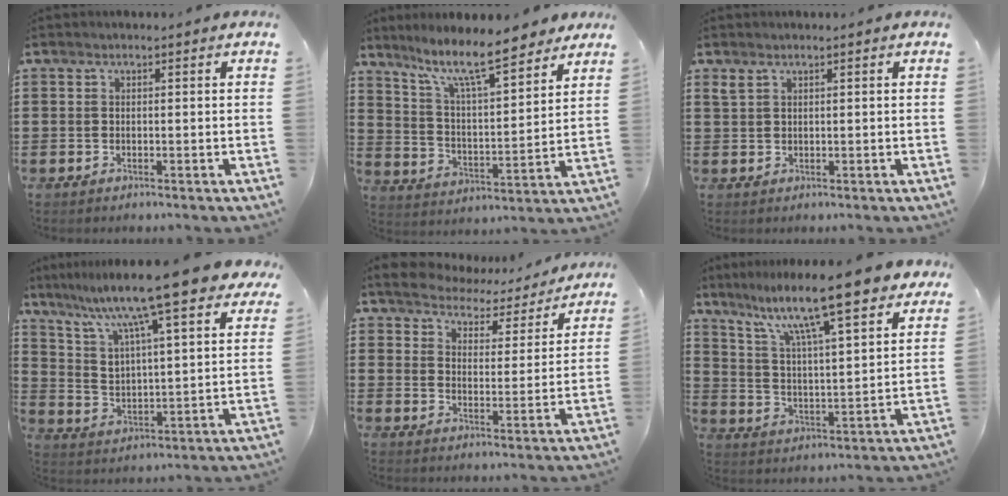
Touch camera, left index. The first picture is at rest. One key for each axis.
{"total": 10.0, "fx": 8.3, "fy": 1.4, "fz": 5.5, "tx": -0.127, "ty": -0.040, "tz": 0.140}
{"total": 1.1, "fx": 0.8, "fy": 0.5, "fz": 0.6, "tx": -0.015, "ty": 0.001, "tz": 0.015}
{"total": 11.6, "fx": 9.6, "fy": 0.0, "fz": 6.5, "tx": -0.155, "ty": -0.064, "tz": 0.153}
{"total": 4.5, "fx": 4.5, "fy": 0.4, "fz": 0.1, "tx": -0.031, "ty": -0.036, "tz": 0.074}
{"total": 12.3, "fx": 10.0, "fy": 0.7, "fz": 7.1, "tx": -0.157, "ty": -0.064, "tz": 0.162}